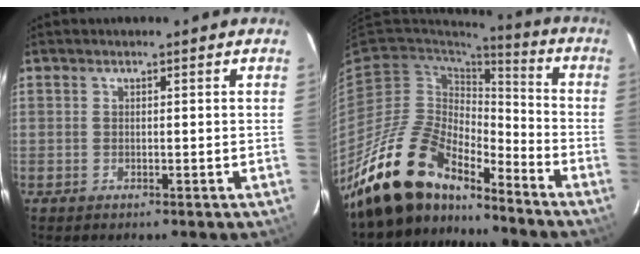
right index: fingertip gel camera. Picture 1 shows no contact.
{"total": 17.6, "force": [-15.0, 6.1, 6.8], "torque": [-0.134, 0.004, -0.272]}